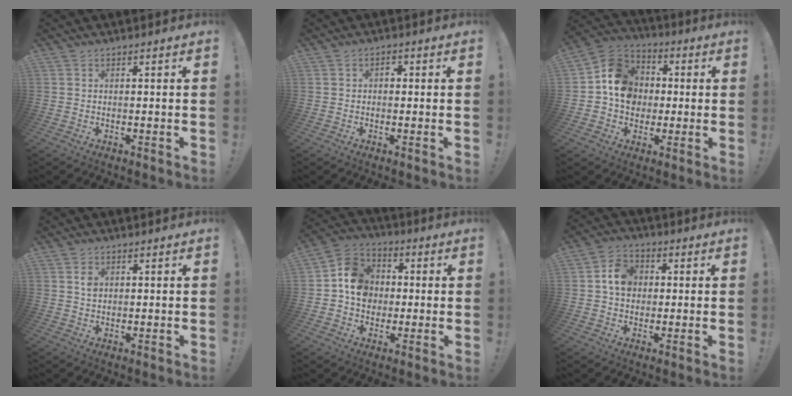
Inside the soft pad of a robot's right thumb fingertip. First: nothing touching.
{"total": 1.6, "force": [-0.3, 1.3, 0.9], "torque": [-0.018, 0.004, -0.008]}
{"total": 13.9, "force": [0.7, 12.2, 6.6], "torque": [-0.094, 0.018, 0.021]}
{"total": 2.3, "force": [0.5, 1.7, 1.5], "torque": [-0.013, -0.004, 0.004]}
{"total": 11.9, "force": [0.4, 10.6, 5.5], "torque": [-0.075, 0.014, 0.014]}
{"total": 8.4, "force": [1.0, 6.8, 4.8], "torque": [-0.074, 0.015, 0.022]}